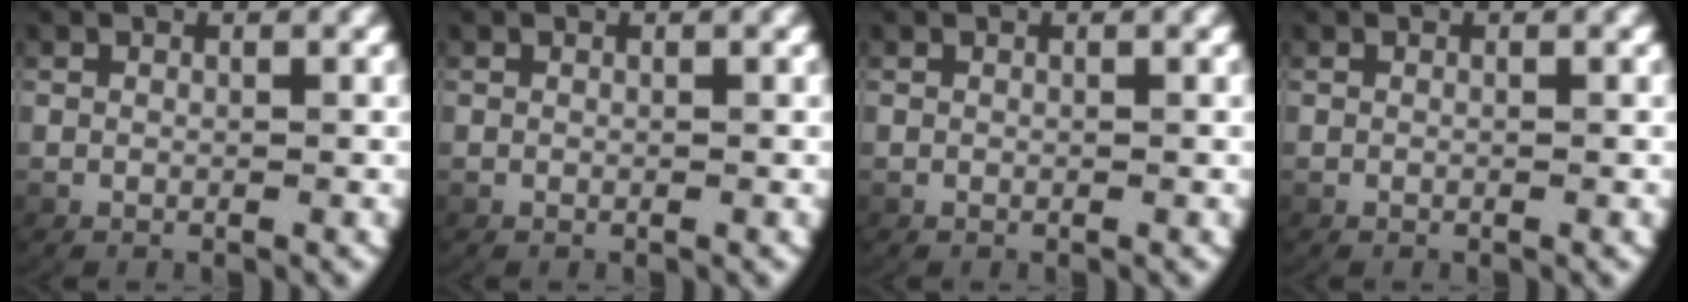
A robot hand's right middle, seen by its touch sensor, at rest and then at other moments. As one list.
[{"total": 0.0}, {"total": 0.0}, {"total": 0.0}]